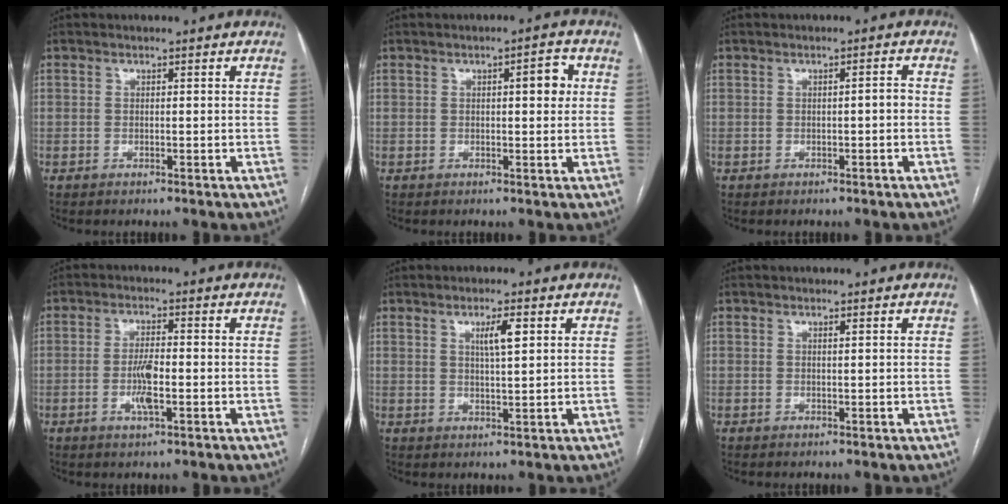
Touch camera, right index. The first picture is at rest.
{"total": 3.4, "force": [0.8, 1.0, 3.2], "torque": [-0.038, 0.007, 0.008]}
{"total": 1.2, "force": [-0.2, 0.2, 1.1], "torque": [-0.015, 0.002, -0.002]}
{"total": 4.5, "force": [-1.2, 0.8, 4.3], "torque": [-0.087, -0.004, -0.021]}
{"total": 3.6, "force": [1.5, 0.2, 3.3], "torque": [-0.055, -0.001, 0.025]}
{"total": 0.0}